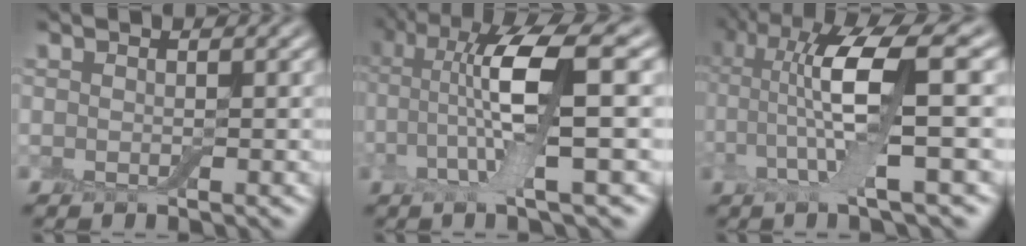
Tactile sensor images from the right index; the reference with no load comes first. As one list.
[{"total": 8.6, "force": [0.6, 1.7, 8.4], "torque": [-0.160, 0.005, 0.009]}, {"total": 9.8, "force": [1.1, 2.0, 9.5], "torque": [-0.178, 0.006, 0.019]}]